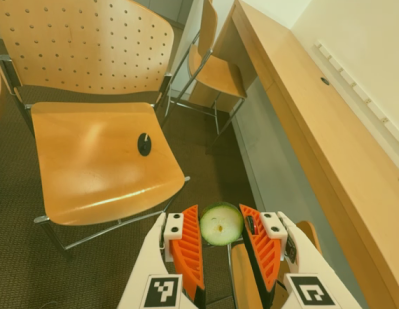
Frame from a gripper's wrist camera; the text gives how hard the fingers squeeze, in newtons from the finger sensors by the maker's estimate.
{"total": 7.8, "left": 7.5, "right": 8.2}